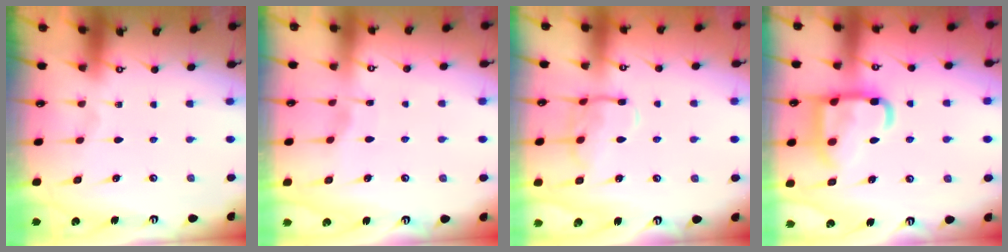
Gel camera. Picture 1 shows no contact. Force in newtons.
{"total": 2.8, "press": 2.8, "slide": 0.4}
{"total": 10.3, "press": 10.3, "slide": 0.7}
{"total": 16.8, "press": 16.8, "slide": 1.6}